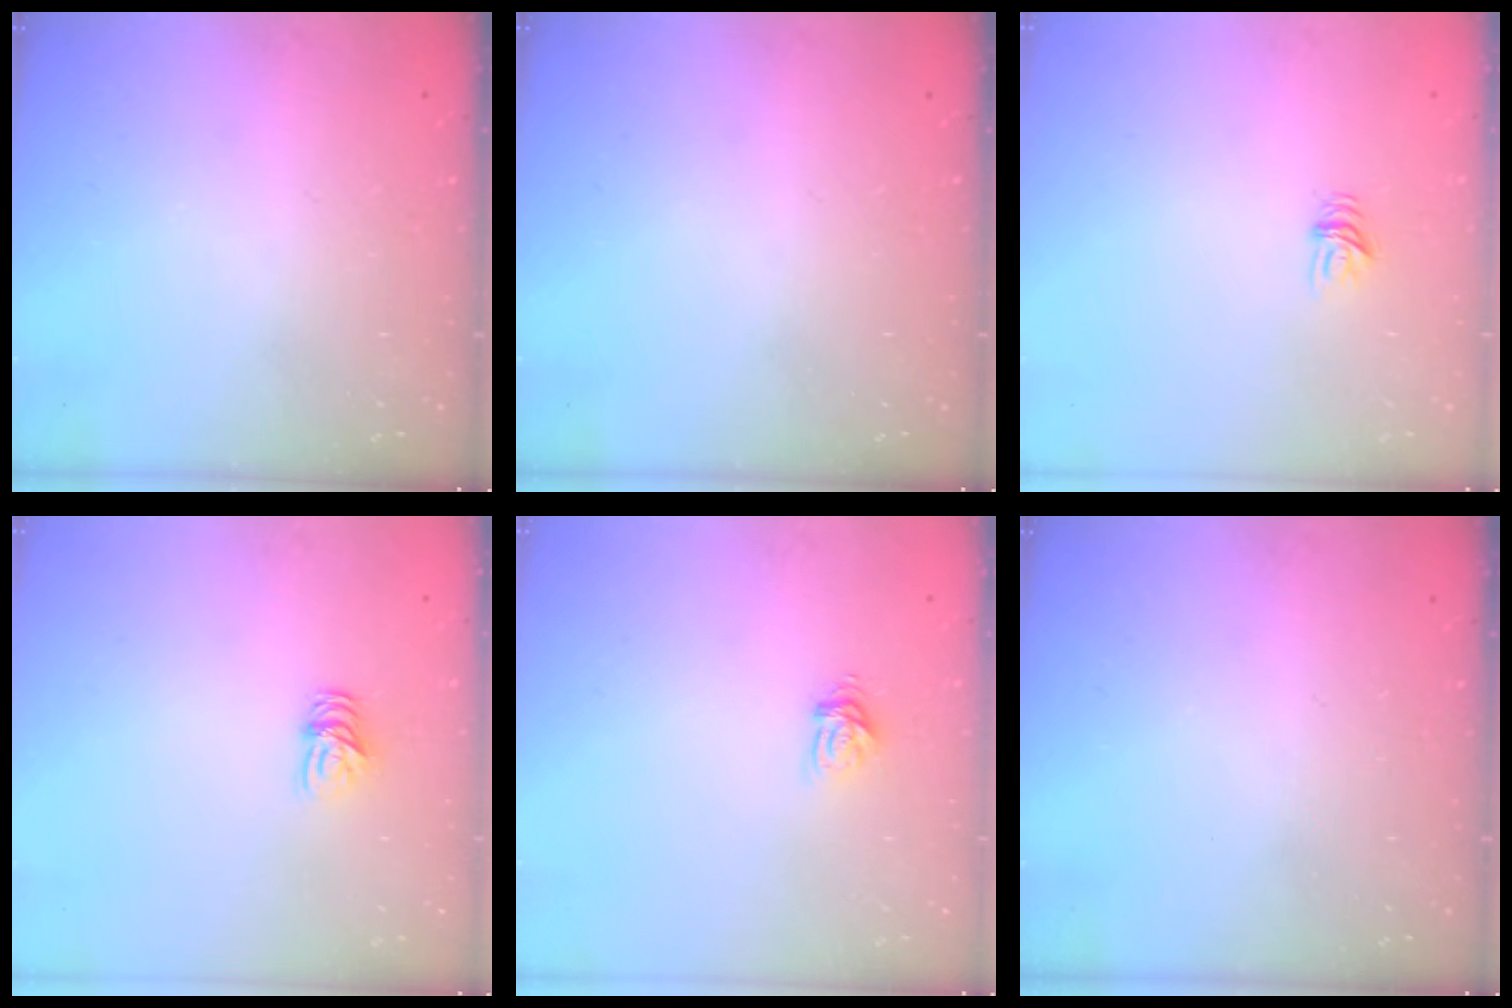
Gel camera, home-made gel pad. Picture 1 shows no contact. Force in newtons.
{"total": 0.0}
{"total": 4.5, "press": 4.4, "slide": 0.5}
{"total": 5.3, "press": 5.3, "slide": 0.6}
{"total": 5.2, "press": 5.2, "slide": 0.7}
{"total": 0.0}